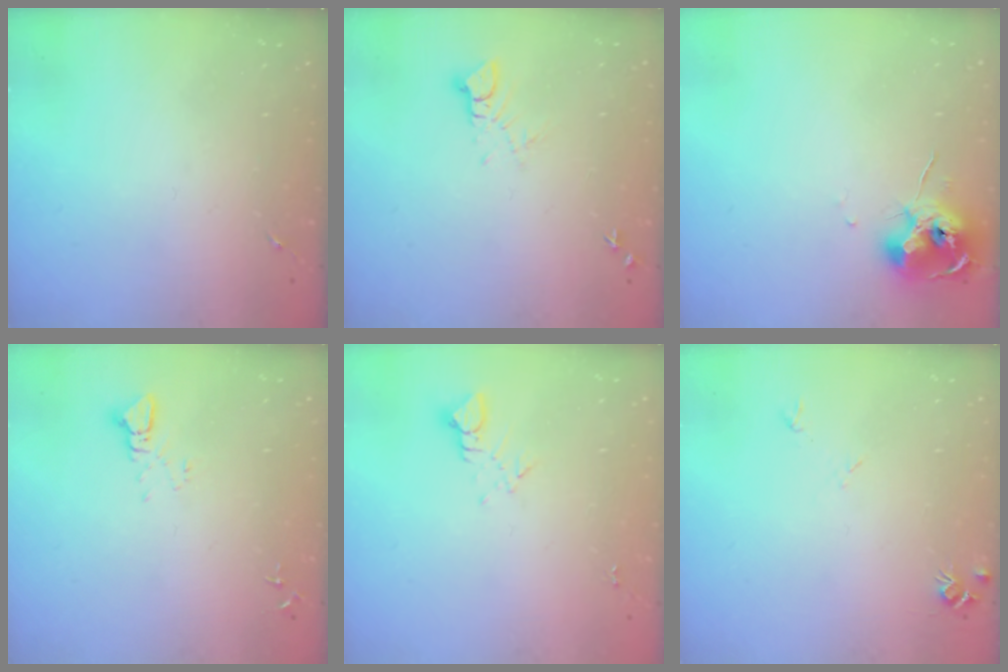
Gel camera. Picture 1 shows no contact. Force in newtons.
{"total": 5.9, "press": 5.9, "slide": 0.6}
{"total": 10.5, "press": 10.4, "slide": 1.0}
{"total": 2.5, "press": 2.5, "slide": 0.1}
{"total": 3.8, "press": 3.8, "slide": 0.4}
{"total": 5.5, "press": 5.5, "slide": 0.7}